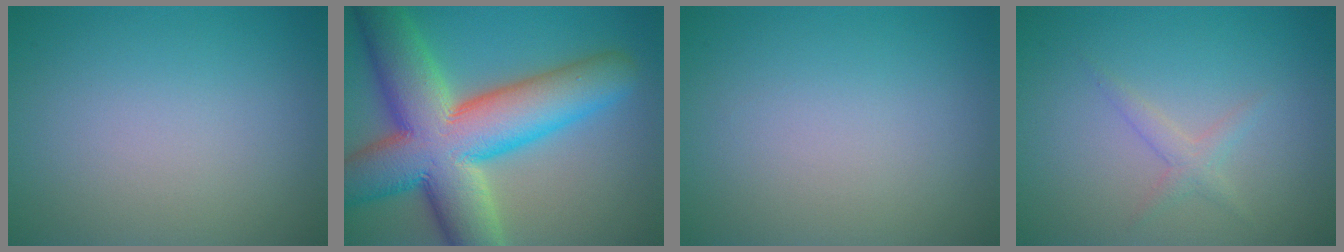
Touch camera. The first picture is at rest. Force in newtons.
{"total": 14.7, "press": 14.7, "slide": 0.4}
{"total": 0.0}
{"total": 1.4, "press": 1.4, "slide": 0.0}